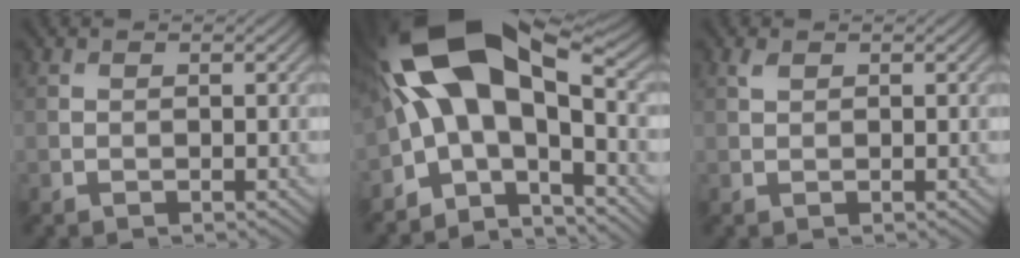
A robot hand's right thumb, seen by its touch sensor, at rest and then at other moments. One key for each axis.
{"total": 15.9, "fx": -0.3, "fy": 7.7, "fz": 14.0, "tx": -0.263, "ty": 0.006, "tz": -0.012}
{"total": 1.0, "fx": 0.6, "fy": 0.4, "fz": 0.7, "tx": -0.021, "ty": 0.001, "tz": 0.013}